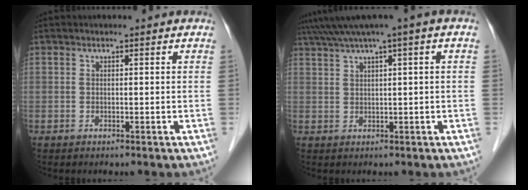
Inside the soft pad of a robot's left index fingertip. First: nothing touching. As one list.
[{"total": 5.6, "force": [3.2, -0.7, 4.5], "torque": [-0.087, 0.032, 0.059]}]